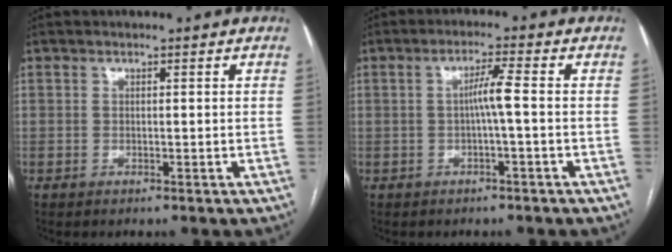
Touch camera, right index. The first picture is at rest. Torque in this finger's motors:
{"motor_torque": [0.21, -0.14, 0.12, 0.07]}